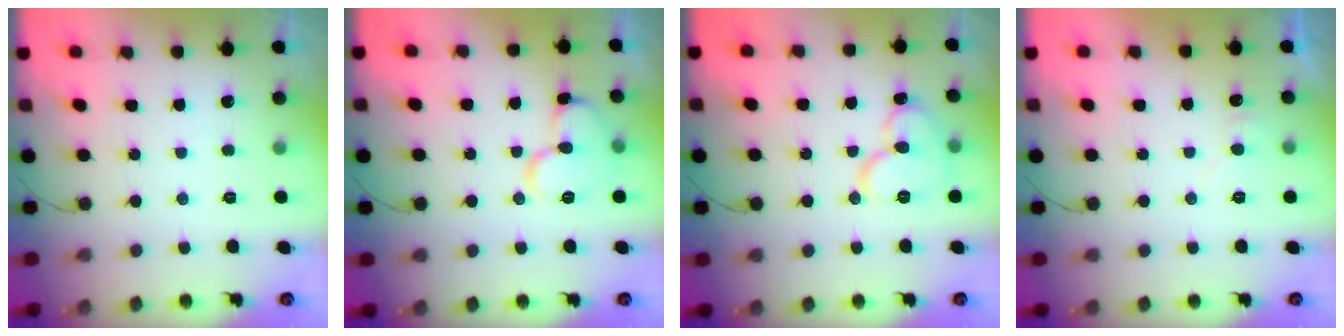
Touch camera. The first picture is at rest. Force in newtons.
{"total": 12.3, "press": 12.2, "slide": 1.3}
{"total": 11.7, "press": 11.6, "slide": 1.5}
{"total": 4.5, "press": 4.4, "slide": 0.5}